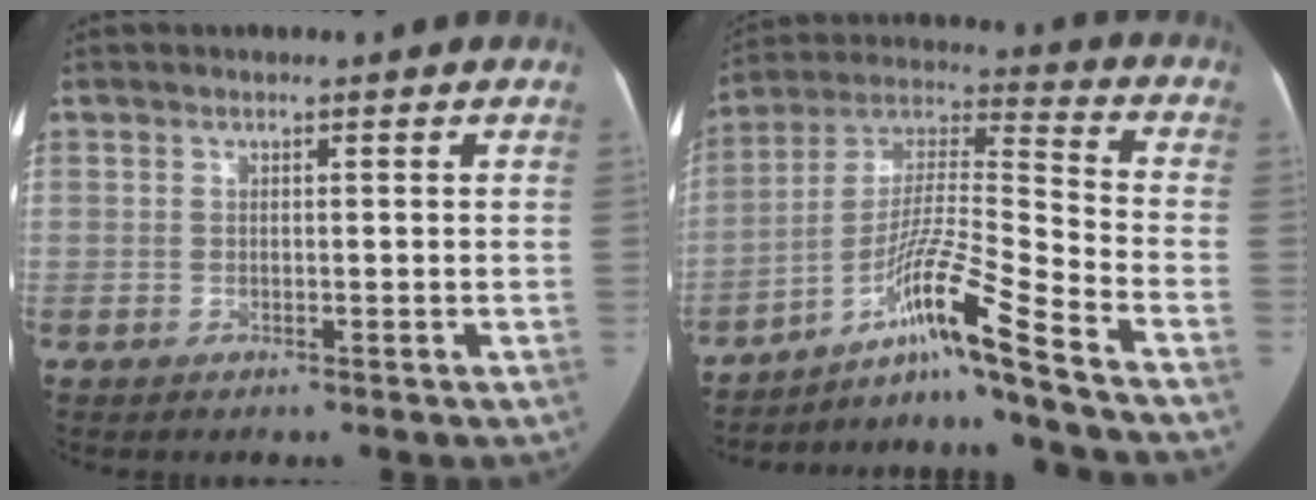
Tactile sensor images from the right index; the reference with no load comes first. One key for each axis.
{"total": 15.0, "fx": -10.8, "fy": -2.6, "fz": 10.1, "tx": -0.196, "ty": 0.009, "tz": -0.187}